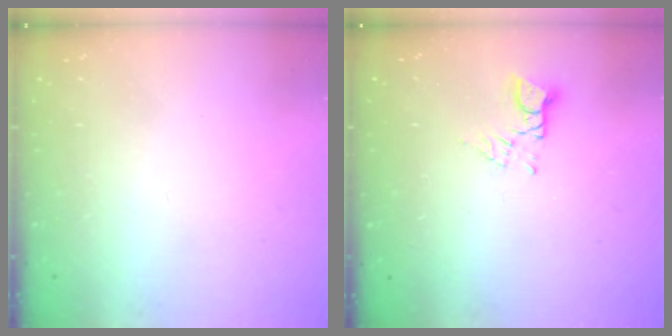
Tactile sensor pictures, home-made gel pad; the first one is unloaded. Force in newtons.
{"total": 2.8, "press": 2.8, "slide": 0.3}